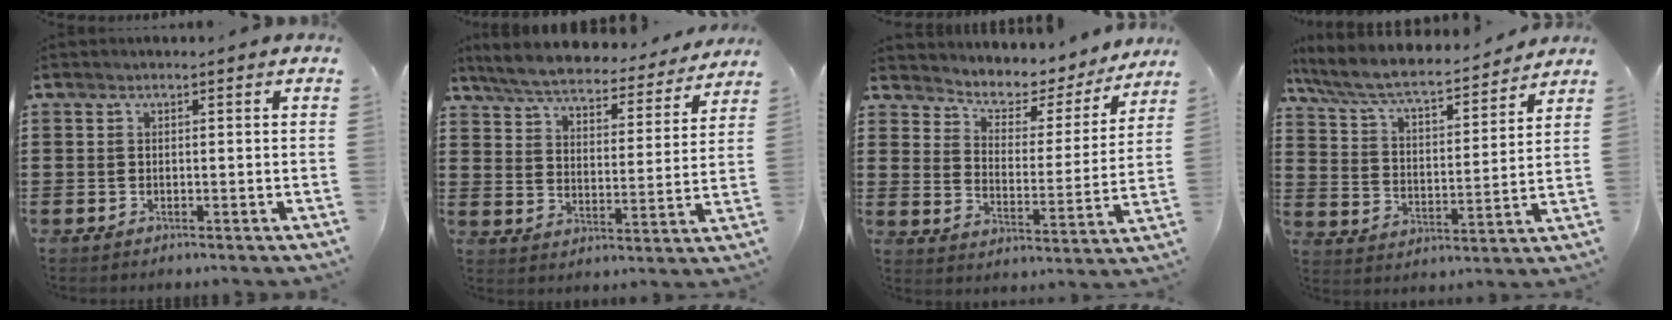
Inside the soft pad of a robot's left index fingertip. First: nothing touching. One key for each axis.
{"total": 5.8, "fx": 5.5, "fy": 0.6, "fz": 1.4, "tx": -0.056, "ty": -0.038, "tz": 0.094}
{"total": 4.2, "fx": 3.6, "fy": 1.9, "fz": 0.8, "tx": -0.034, "ty": -0.034, "tz": 0.052}
{"total": 7.0, "fx": 6.2, "fy": 1.0, "fz": 3.0, "tx": -0.086, "ty": -0.039, "tz": 0.102}